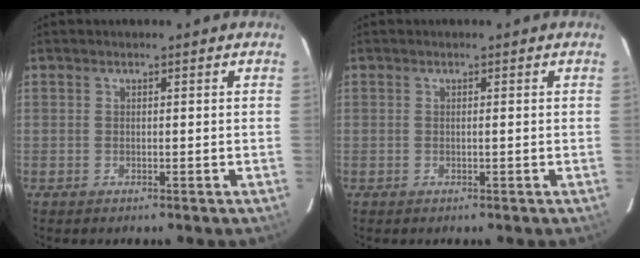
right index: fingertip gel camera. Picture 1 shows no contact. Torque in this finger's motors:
{"motor_torque": [-0.14, 0.10, -0.04, 0.00]}